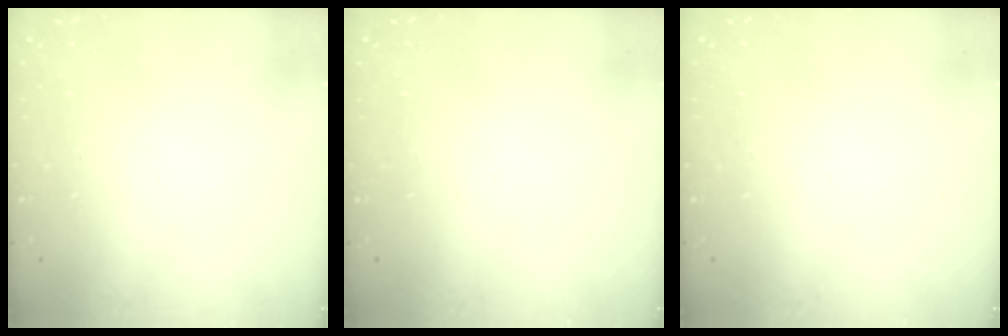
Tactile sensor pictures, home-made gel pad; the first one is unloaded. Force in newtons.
{"total": 0.0}
{"total": 0.0}